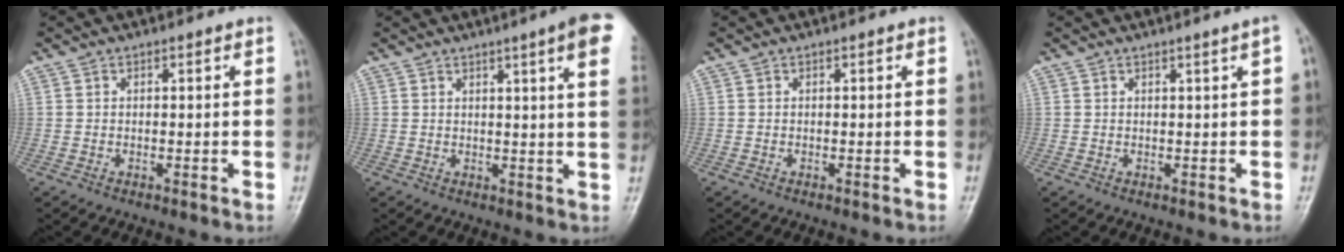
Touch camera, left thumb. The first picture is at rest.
{"total": 9.8, "force": [5.0, 0.3, 8.5], "torque": [-0.100, -0.011, 0.049]}
{"total": 0.0}
{"total": 1.5, "force": [0.6, -0.2, 1.4], "torque": [-0.019, 0.002, 0.007]}